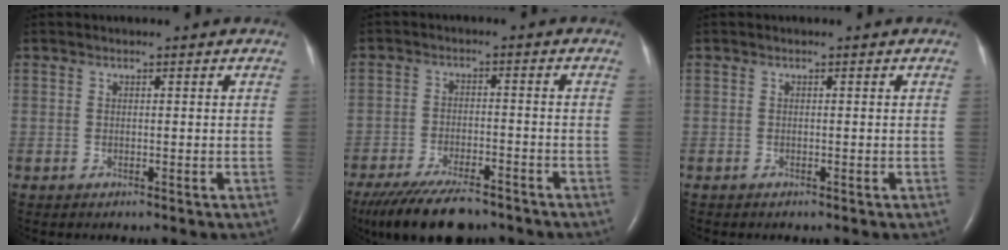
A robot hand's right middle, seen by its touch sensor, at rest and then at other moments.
{"total": 13.2, "force": [-10.7, 3.6, 6.9], "torque": [-0.132, -0.025, -0.171]}
{"total": 0.0}